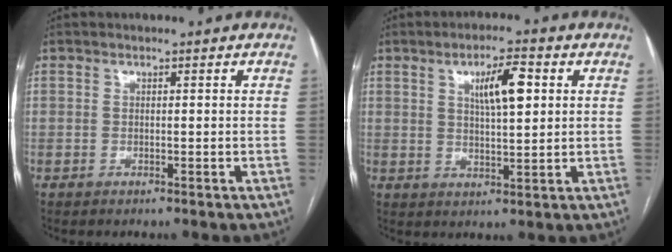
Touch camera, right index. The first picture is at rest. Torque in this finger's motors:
{"motor_torque": [0.42, 0.29, 0.16, 0.08]}